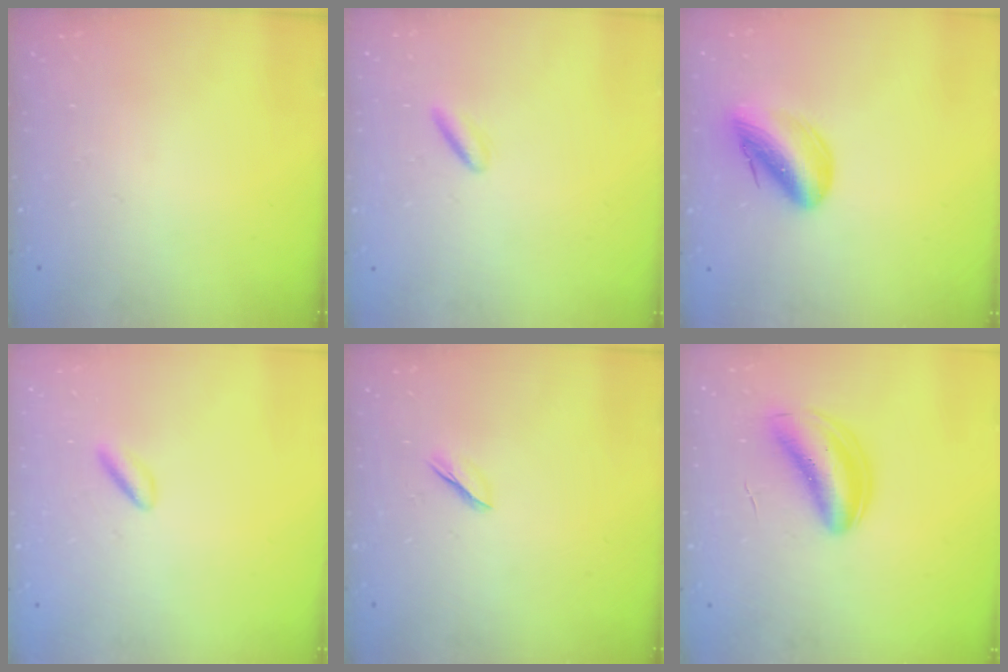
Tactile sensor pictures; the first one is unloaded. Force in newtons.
{"total": 1.3, "press": 1.2, "slide": 0.5}
{"total": 11.5, "press": 11.2, "slide": 2.8}
{"total": 1.8, "press": 1.6, "slide": 0.9}
{"total": 2.0, "press": 2.0, "slide": 0.6}
{"total": 6.5, "press": 6.1, "slide": 2.4}